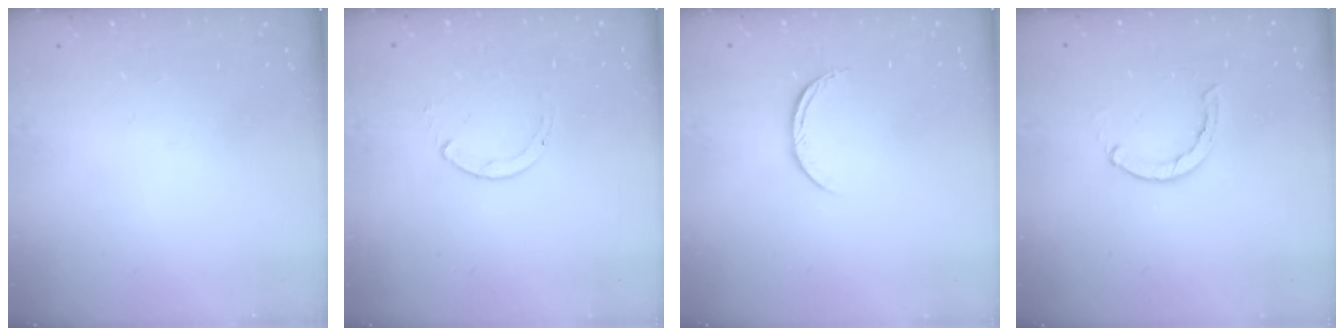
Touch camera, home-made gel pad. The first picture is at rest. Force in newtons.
{"total": 0.8, "press": 0.7, "slide": 0.1}
{"total": 6.5, "press": 6.5, "slide": 0.7}
{"total": 2.1, "press": 2.1, "slide": 0.3}